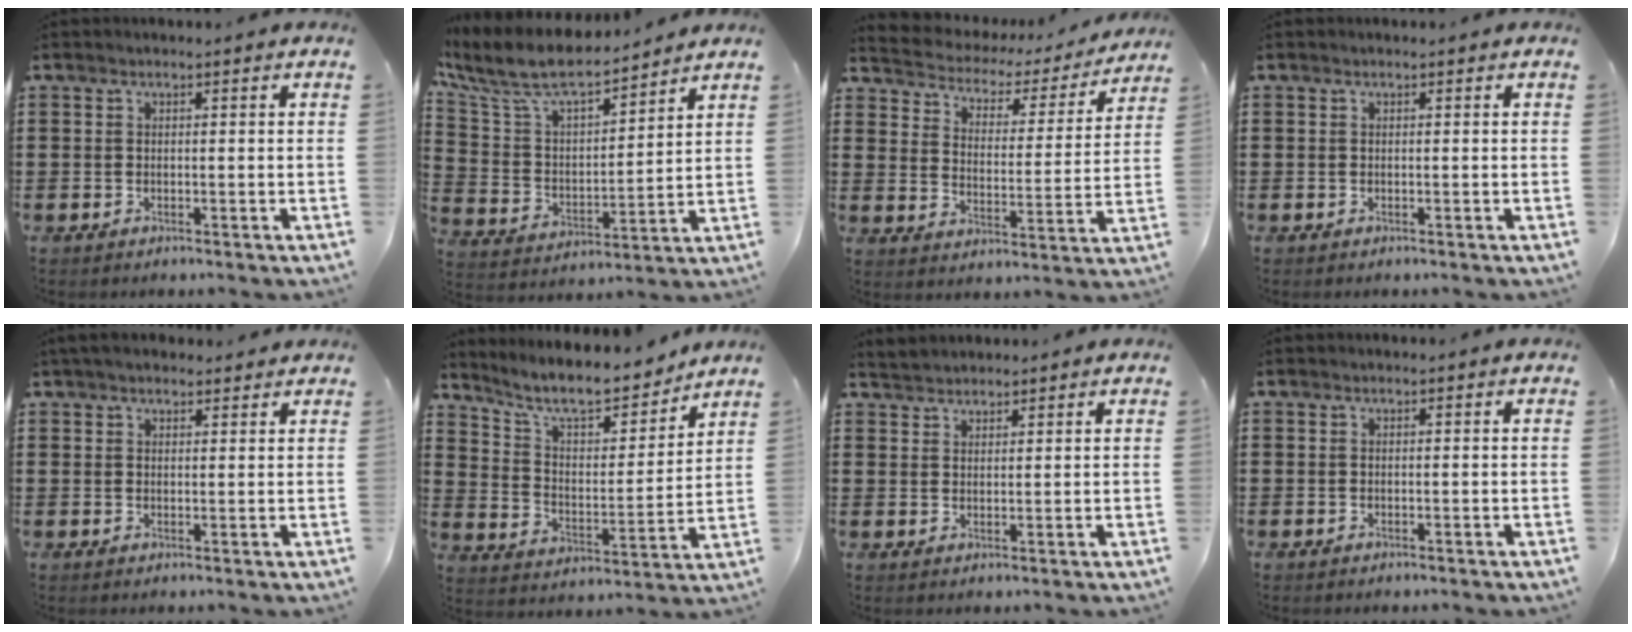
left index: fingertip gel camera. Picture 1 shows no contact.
{"total": 9.1, "force": [7.8, 2.2, 4.2], "torque": [-0.117, -0.044, 0.132]}
{"total": 2.8, "force": [2.5, 1.2, 0.2], "torque": [-0.025, -0.022, 0.032]}
{"total": 0.0}
{"total": 3.1, "force": [2.7, 0.9, 1.1], "torque": [-0.028, 0.003, 0.052]}
{"total": 9.2, "force": [8.2, 1.4, 3.9], "torque": [-0.102, -0.051, 0.139]}
{"total": 2.4, "force": [2.3, 0.5, -0.3], "torque": [-0.001, 0.000, 0.046]}
{"total": 0.0}